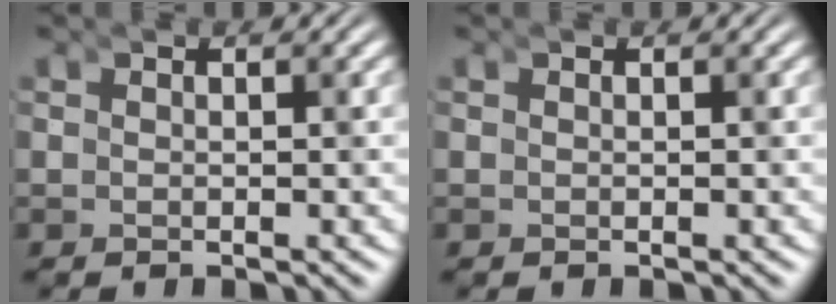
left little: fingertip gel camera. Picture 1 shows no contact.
{"total": 0.0}